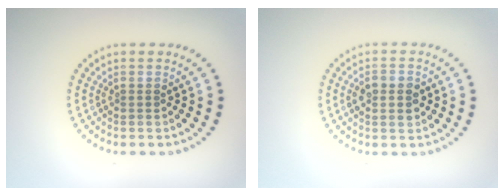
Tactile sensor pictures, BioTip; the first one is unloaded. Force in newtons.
{"total": 2.6, "press": 2.6, "slide": 0.2}